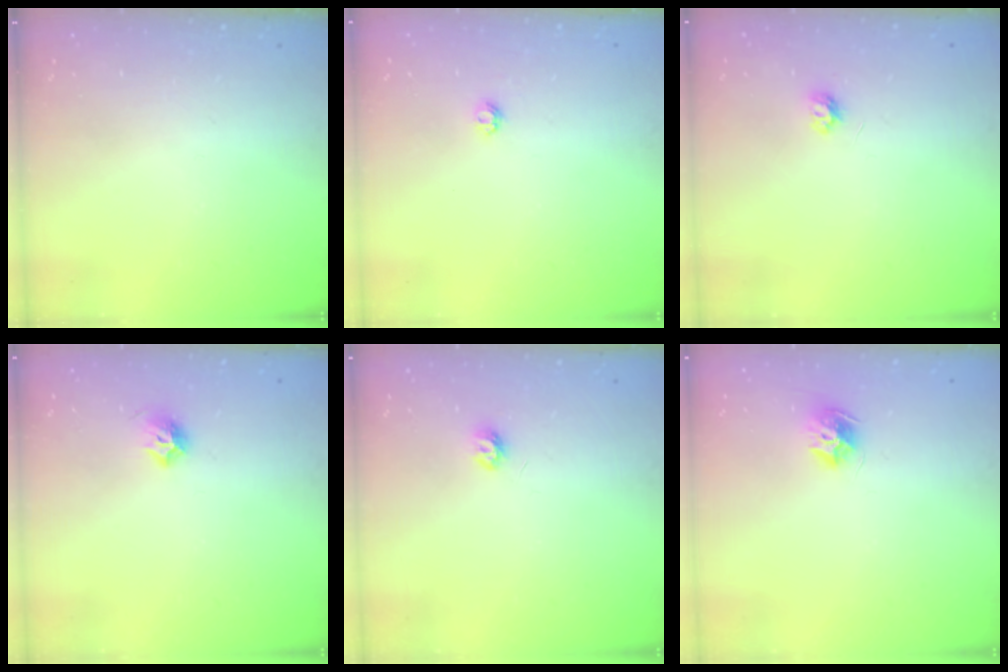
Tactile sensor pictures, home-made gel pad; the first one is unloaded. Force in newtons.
{"total": 3.9, "press": 3.9, "slide": 0.5}
{"total": 3.5, "press": 3.5, "slide": 0.5}
{"total": 6.8, "press": 6.7, "slide": 0.8}
{"total": 4.6, "press": 4.6, "slide": 0.5}
{"total": 8.7, "press": 8.7, "slide": 0.0}